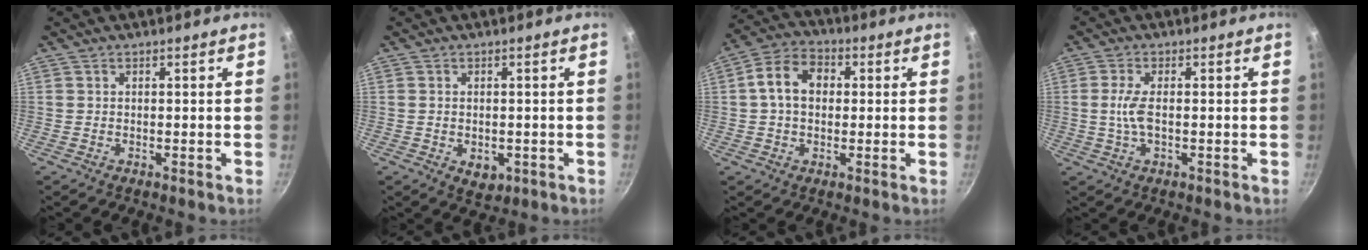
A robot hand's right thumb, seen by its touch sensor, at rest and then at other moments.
{"total": 3.7, "force": [-0.9, 2.6, 2.4], "torque": [-0.030, -0.003, -0.007]}
{"total": 9.4, "force": [1.1, 6.9, 6.2], "torque": [-0.092, 0.021, 0.004]}
{"total": 4.5, "force": [-0.2, 1.8, 4.1], "torque": [-0.093, 0.002, -0.007]}